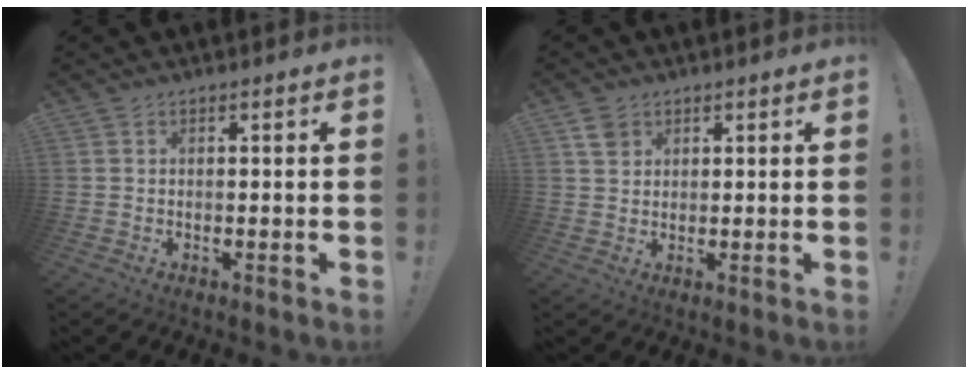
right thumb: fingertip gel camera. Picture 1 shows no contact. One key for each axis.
{"total": 3.8, "fx": 2.3, "fy": 2.6, "fz": 1.6, "tx": -0.022, "ty": -0.005, "tz": 0.044}